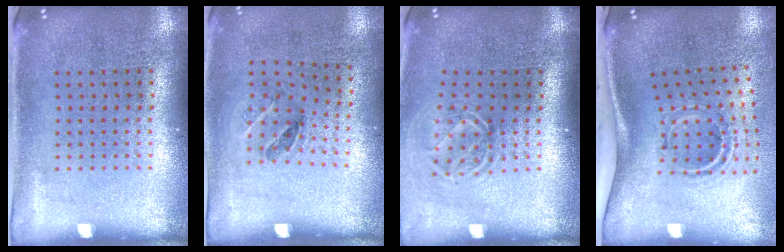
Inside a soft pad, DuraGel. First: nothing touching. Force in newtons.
{"total": 1.2, "press": 0.8, "slide": 0.9}
{"total": 1.7, "press": 1.2, "slide": 1.2}
{"total": 2.2, "press": 1.2, "slide": 1.9}